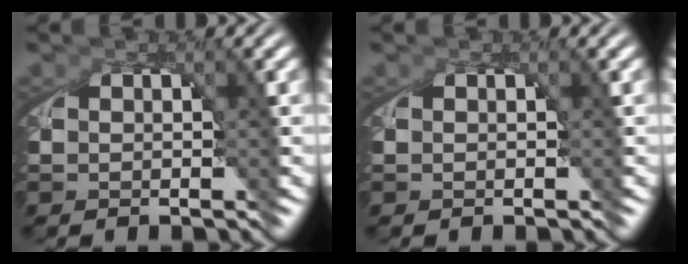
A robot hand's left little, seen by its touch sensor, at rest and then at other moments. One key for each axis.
{"total": 0.0}